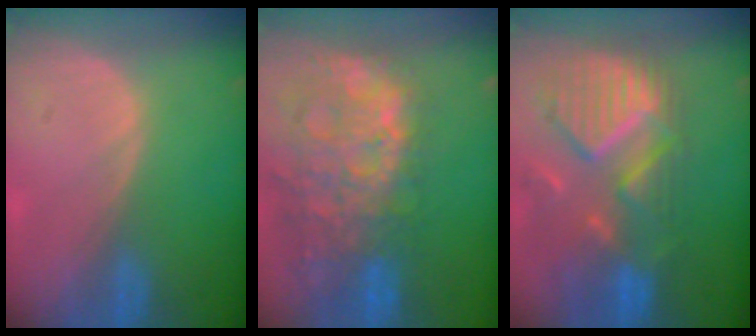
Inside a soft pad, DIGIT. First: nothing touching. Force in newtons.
{"total": 14.3, "press": 11.6, "slide": 8.3}
{"total": 12.0, "press": 10.5, "slide": 5.8}